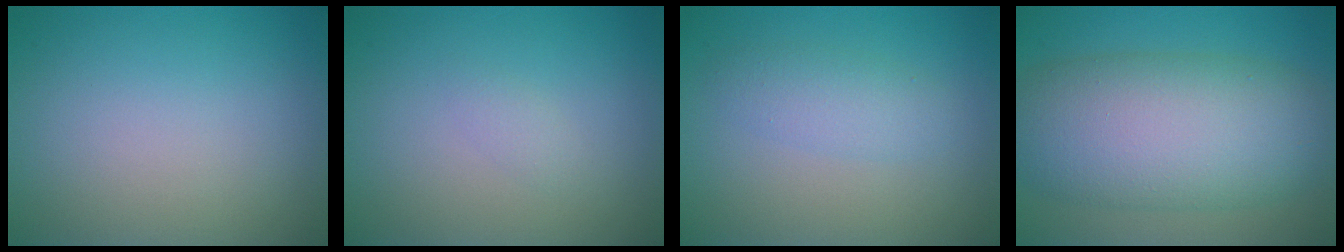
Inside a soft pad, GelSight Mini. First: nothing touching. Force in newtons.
{"total": 0.7, "press": 0.7, "slide": 0.0}
{"total": 2.2, "press": 2.2, "slide": 0.1}
{"total": 10.8, "press": 10.8, "slide": 0.3}